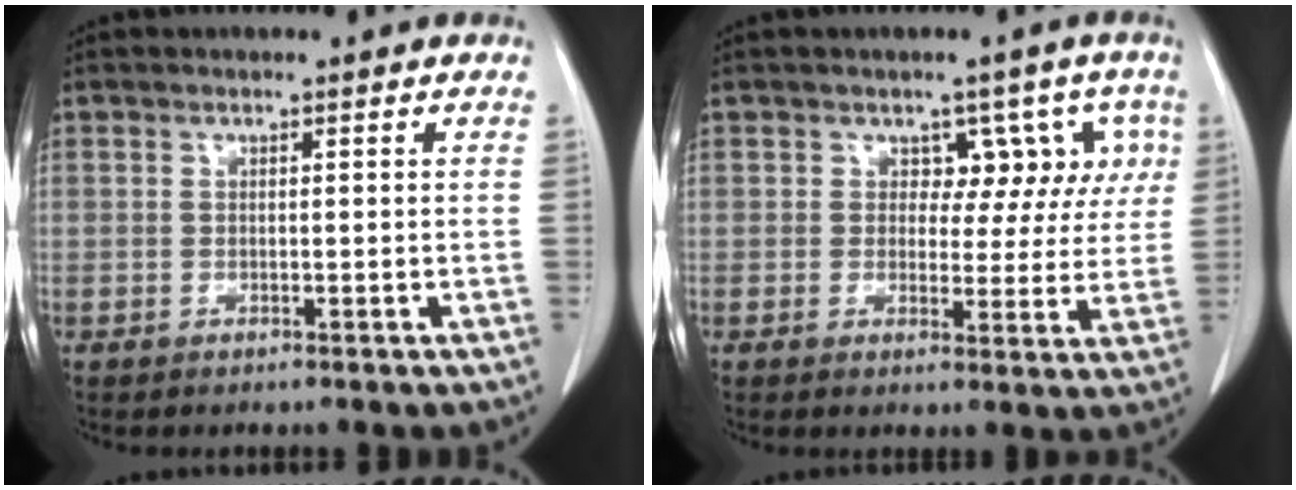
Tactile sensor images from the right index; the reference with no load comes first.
{"total": 6.1, "force": [2.4, 4.5, 3.3], "torque": [-0.011, 0.016, 0.025]}